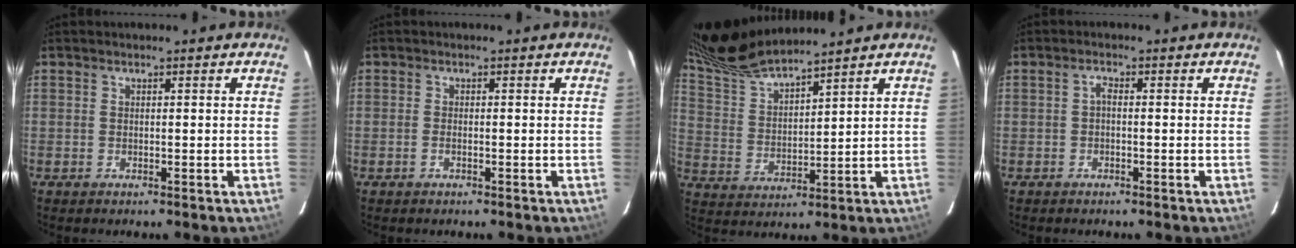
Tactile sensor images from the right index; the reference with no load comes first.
{"total": 0.9, "force": [-0.5, 0.4, 0.6], "torque": [-0.014, 0.000, -0.008]}
{"total": 11.1, "force": [10.5, -0.1, 3.5], "torque": [-0.073, -0.011, 0.216]}
{"total": 1.1, "force": [-0.3, 0.5, 0.9], "torque": [-0.016, 0.007, -0.006]}